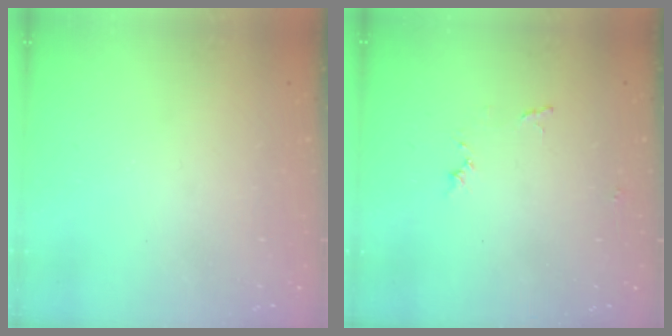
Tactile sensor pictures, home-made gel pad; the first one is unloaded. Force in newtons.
{"total": 5.9, "press": 5.9, "slide": 0.4}